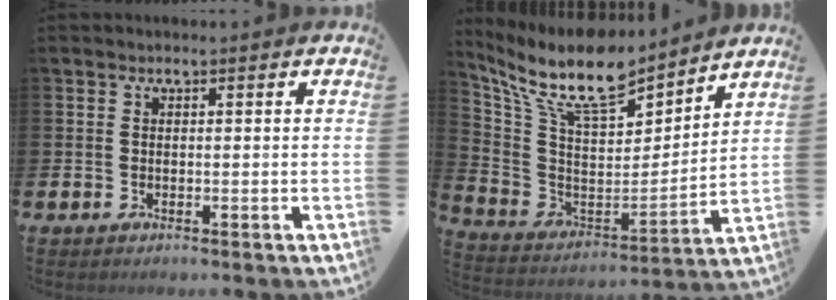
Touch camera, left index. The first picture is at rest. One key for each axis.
{"total": 11.6, "fx": 10.0, "fy": 3.1, "fz": 5.0, "tx": -0.142, "ty": -0.072, "tz": 0.176}